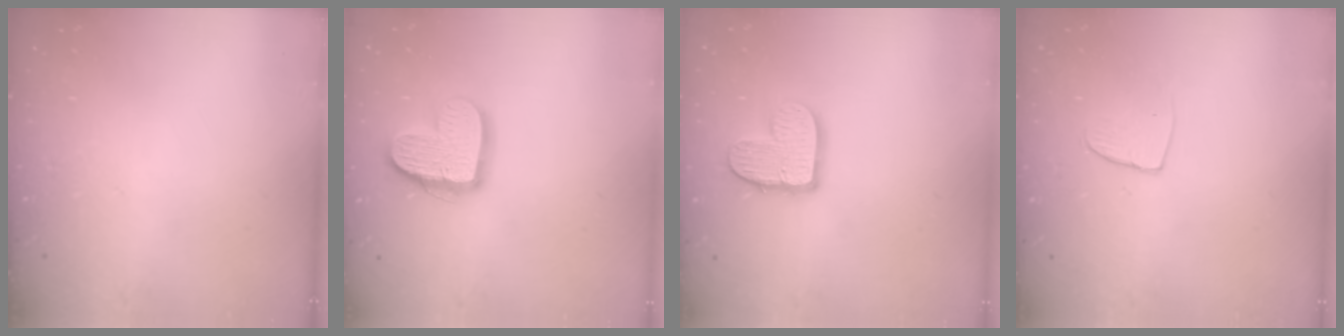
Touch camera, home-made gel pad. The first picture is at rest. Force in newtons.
{"total": 14.9, "press": 14.8, "slide": 1.1}
{"total": 11.3, "press": 11.3, "slide": 0.7}
{"total": 4.3, "press": 4.3, "slide": 0.3}